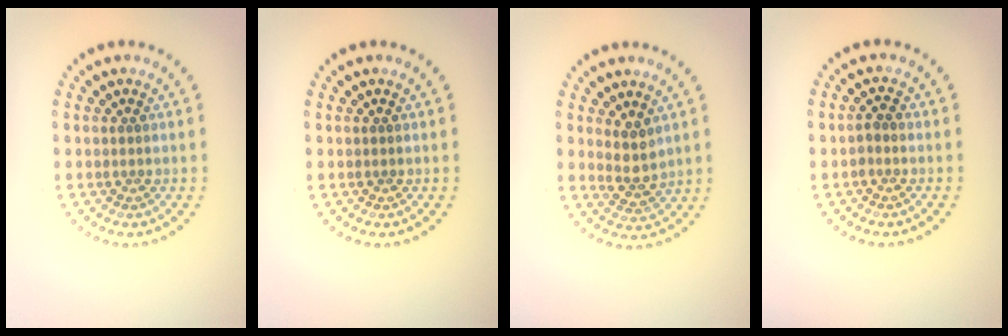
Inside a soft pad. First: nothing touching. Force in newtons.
{"total": 0.0}
{"total": 2.3, "press": 1.9, "slide": 1.2}
{"total": 1.1, "press": 1.0, "slide": 0.4}